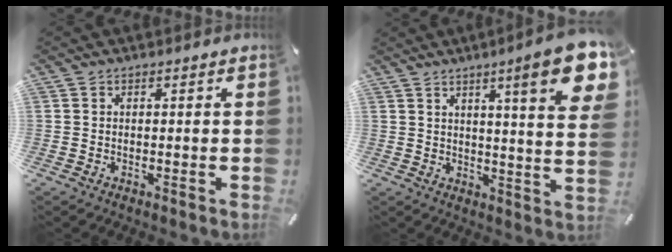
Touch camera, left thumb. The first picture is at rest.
{"total": 14.3, "force": [7.4, 2.0, 12.1], "torque": [-0.173, -0.039, 0.110]}